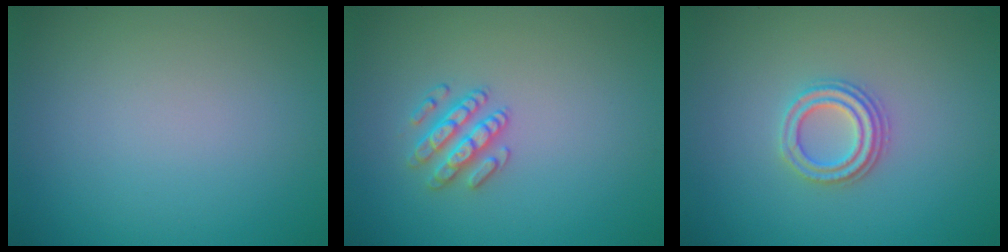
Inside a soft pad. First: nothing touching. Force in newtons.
{"total": 2.5, "press": 2.5, "slide": 0.4}
{"total": 2.7, "press": 2.5, "slide": 1.2}